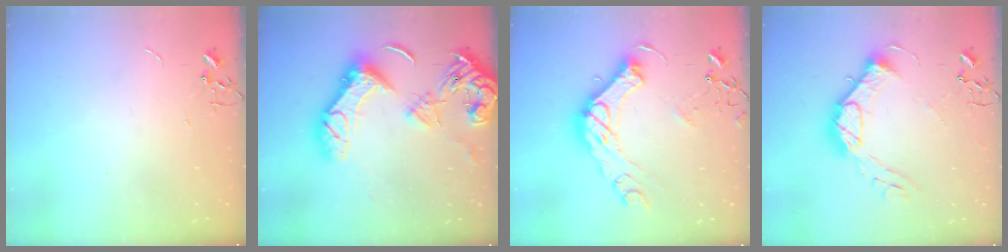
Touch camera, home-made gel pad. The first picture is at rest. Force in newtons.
{"total": 22.6, "press": 22.5, "slide": 2.4}
{"total": 18.8, "press": 18.7, "slide": 1.8}
{"total": 14.2, "press": 14.1, "slide": 0.8}